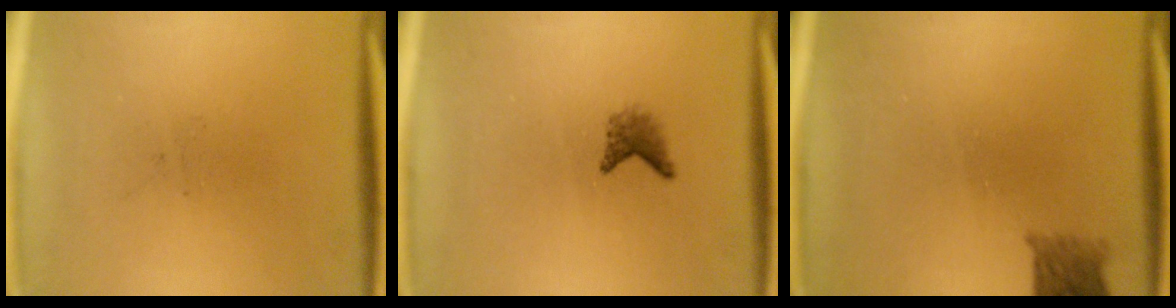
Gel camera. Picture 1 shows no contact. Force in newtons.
{"total": 1.7}
{"total": 2.8}